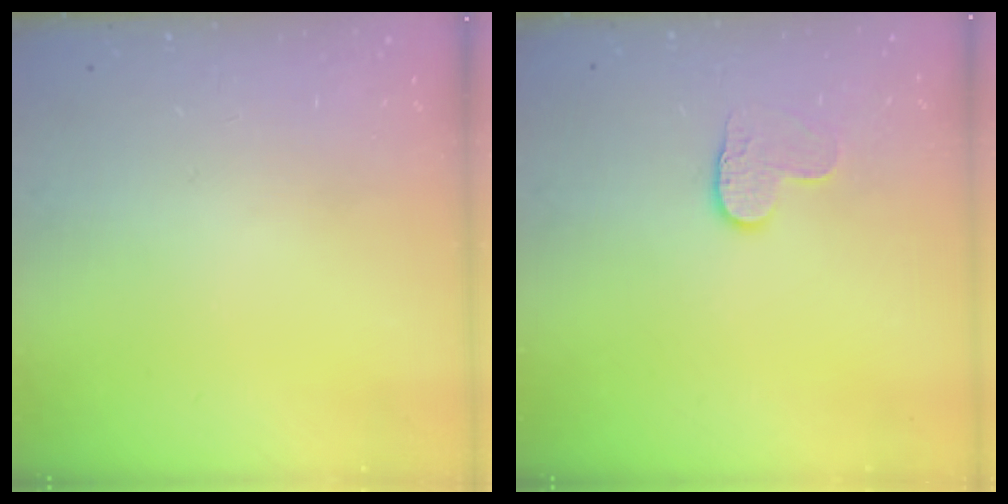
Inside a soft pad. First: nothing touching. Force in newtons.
{"total": 6.4, "press": 6.4, "slide": 0.6}